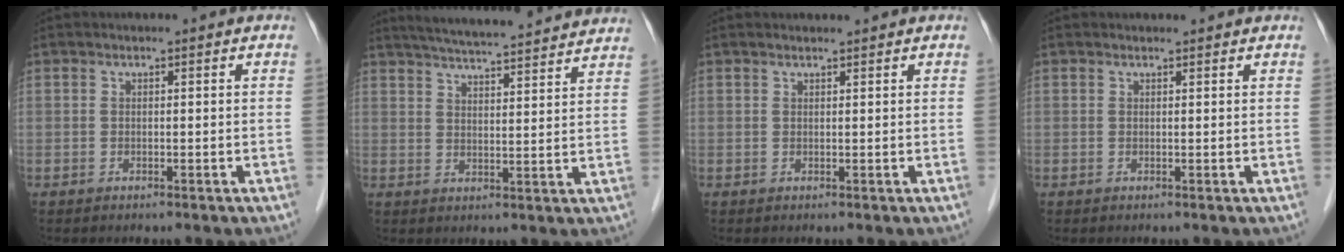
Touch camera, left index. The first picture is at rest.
{"total": 18.7, "force": [17.3, 1.1, 7.0], "torque": [-0.111, 0.017, 0.230]}
{"total": 0.8, "force": [0.8, 0.0, 0.2], "torque": [-0.006, 0.005, 0.016]}
{"total": 1.1, "force": [1.1, 0.2, 0.1], "torque": [-0.011, 0.005, 0.013]}